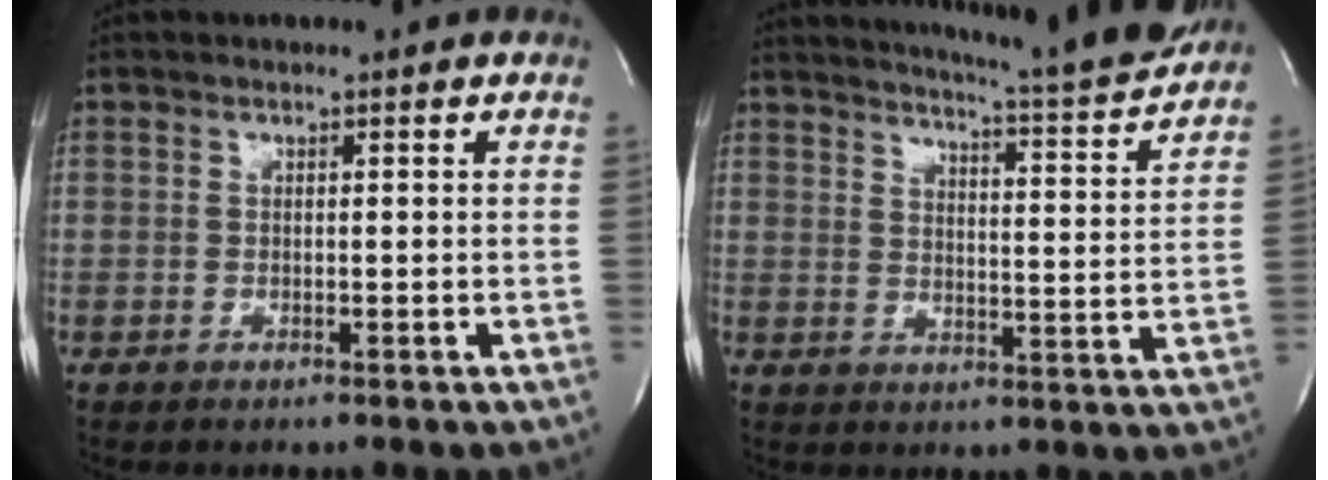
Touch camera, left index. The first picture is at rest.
{"total": 16.6, "force": [15.4, -0.7, 6.1], "torque": [-0.101, -0.051, 0.197]}